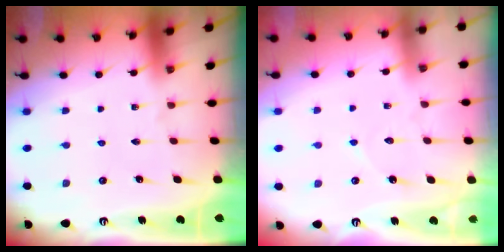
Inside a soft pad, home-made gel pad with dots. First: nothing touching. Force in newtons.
{"total": 3.5, "press": 3.5, "slide": 0.1}